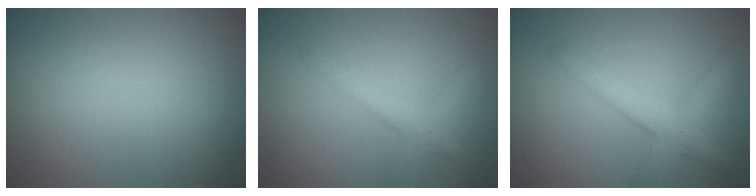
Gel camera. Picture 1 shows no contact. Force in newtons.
{"total": 2.4, "press": 2.4, "slide": 0.2}
{"total": 3.4, "press": 3.4, "slide": 0.2}